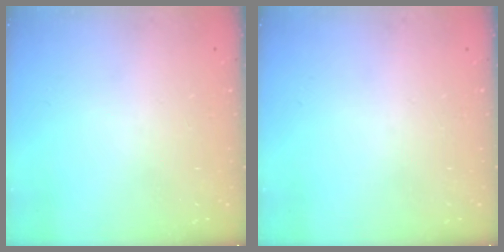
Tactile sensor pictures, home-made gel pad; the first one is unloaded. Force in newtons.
{"total": 0.0}